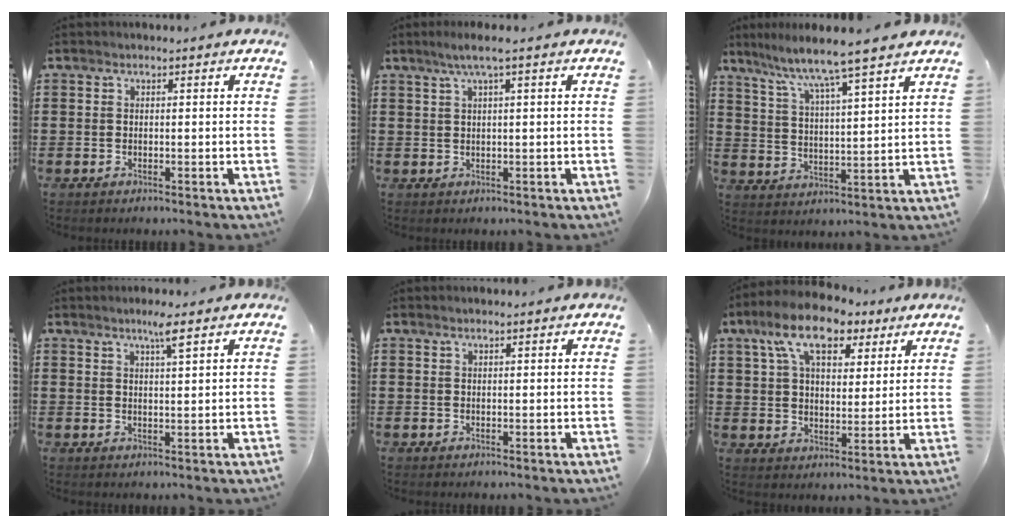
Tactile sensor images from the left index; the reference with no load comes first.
{"total": 2.7, "force": [1.3, -0.2, 2.4], "torque": [-0.048, -0.001, 0.021]}
{"total": 6.5, "force": [5.6, -1.0, 3.1], "torque": [-0.083, -0.041, 0.088]}
{"total": 3.9, "force": [2.8, 0.1, 2.7], "torque": [-0.043, -0.005, 0.044]}
{"total": 0.8, "force": [0.6, 0.0, 0.6], "torque": [-0.011, 0.000, 0.012]}
{"total": 10.8, "force": [7.2, 4.9, 6.3], "torque": [-0.124, -0.006, 0.127]}